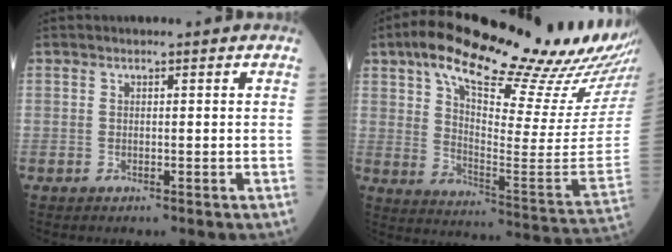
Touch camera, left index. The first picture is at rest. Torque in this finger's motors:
{"motor_torque": [1.07, -1.07, 0.56, 0.08]}